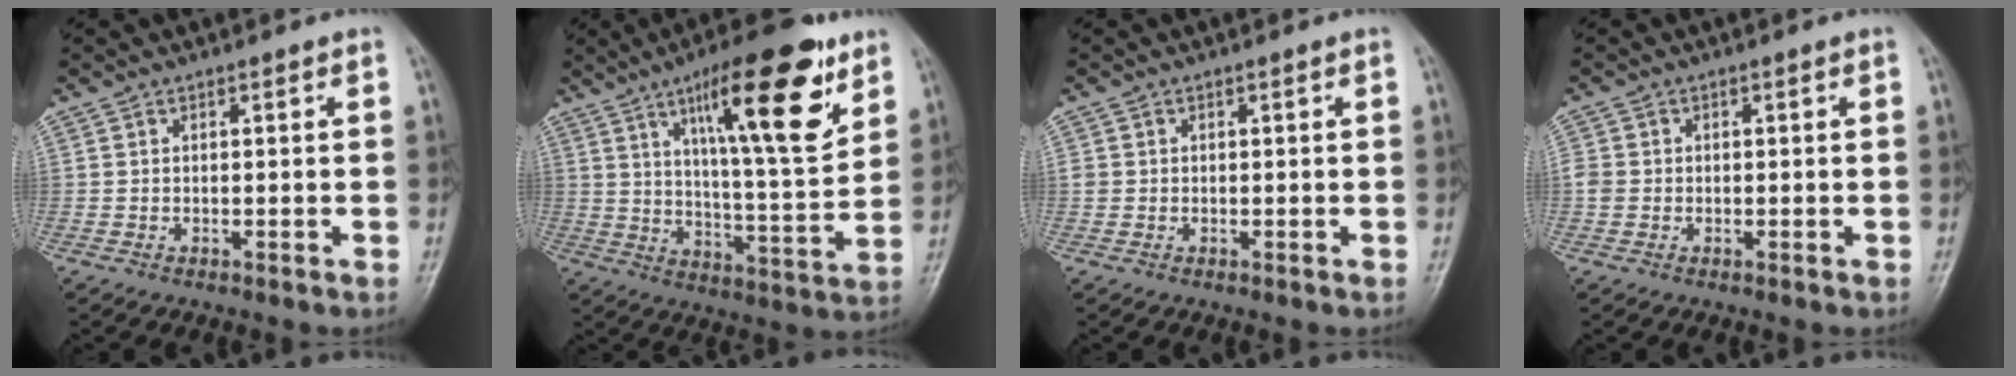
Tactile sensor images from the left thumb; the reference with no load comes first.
{"total": 20.3, "force": [10.5, 5.1, 16.6], "torque": [-0.226, -0.047, 0.166]}
{"total": 1.1, "force": [0.0, 1.1, 0.3], "torque": [-0.001, 0.003, 0.003]}
{"total": 2.3, "force": [-0.3, 2.0, 1.0], "torque": [-0.016, 0.004, -0.006]}